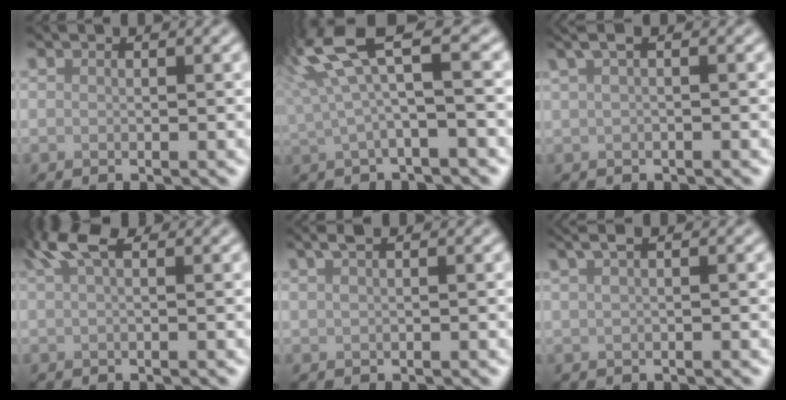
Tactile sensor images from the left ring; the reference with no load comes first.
{"total": 6.2, "force": [2.6, 1.1, 5.5], "torque": [-0.113, 0.011, 0.043]}
{"total": 2.4, "force": [1.1, 0.7, 2.0], "torque": [-0.034, 0.006, 0.015]}
{"total": 3.3, "force": [2.0, 0.8, 2.5], "torque": [-0.046, 0.011, 0.035]}
{"total": 1.6, "force": [1.0, 0.4, 1.2], "torque": [-0.023, 0.003, 0.015]}
{"total": 2.6, "force": [1.5, 0.8, 1.9], "torque": [-0.032, 0.004, 0.016]}